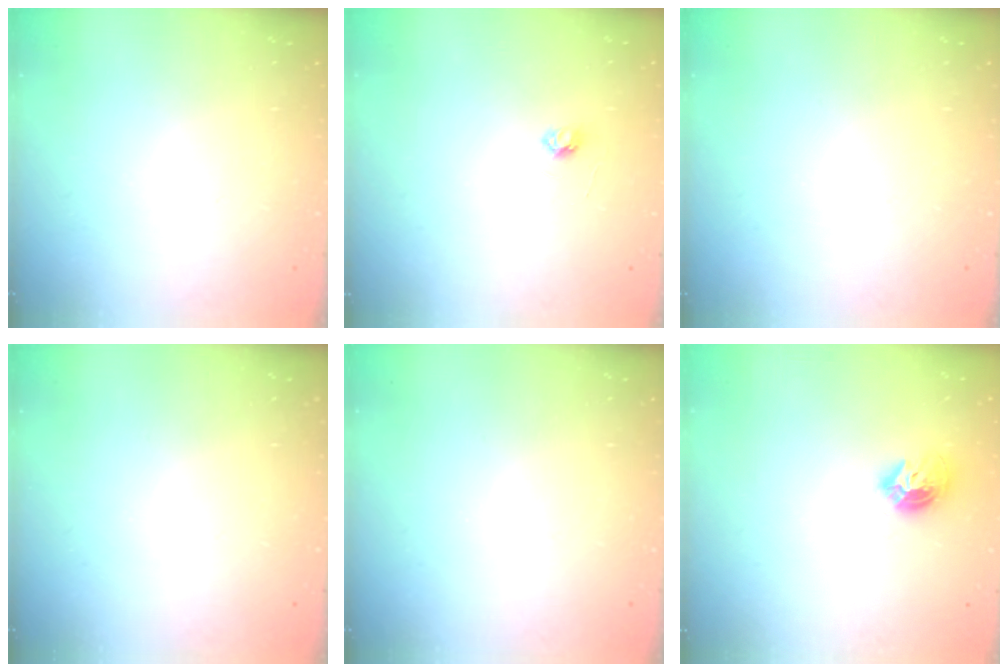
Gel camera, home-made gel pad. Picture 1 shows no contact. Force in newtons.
{"total": 3.1, "press": 3.1, "slide": 0.3}
{"total": 0.0}
{"total": 0.0}
{"total": 0.0}
{"total": 8.9, "press": 8.9, "slide": 0.5}